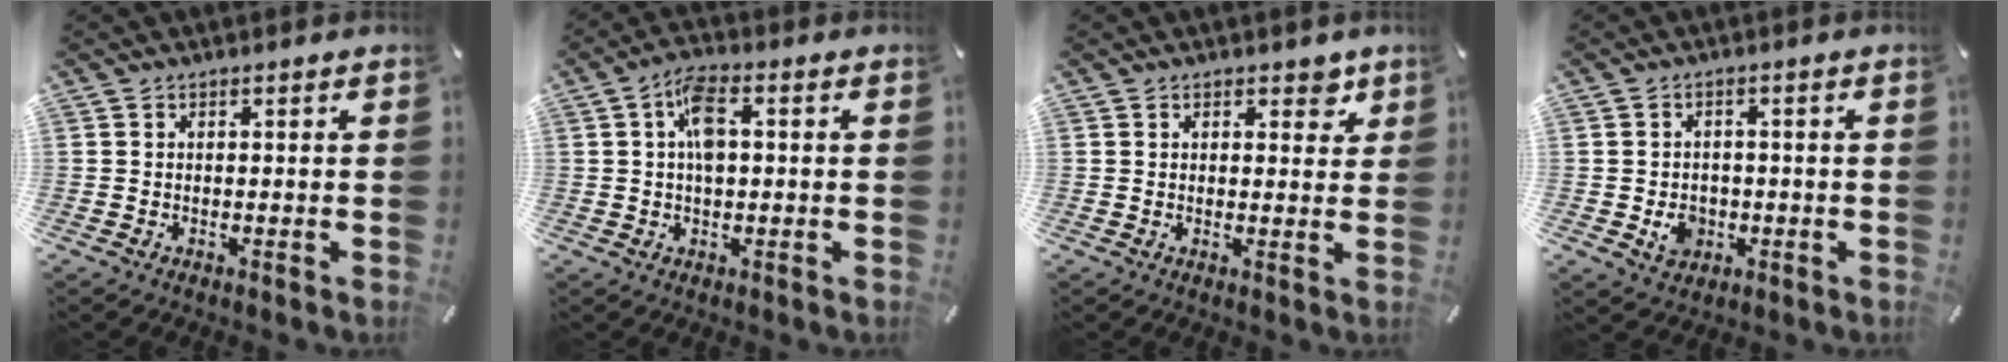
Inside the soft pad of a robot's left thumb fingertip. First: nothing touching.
{"total": 6.4, "force": [0.7, 3.4, 5.3], "torque": [-0.096, 0.011, 0.011]}
{"total": 3.7, "force": [2.1, 2.3, 2.1], "torque": [-0.008, -0.007, 0.027]}
{"total": 5.0, "force": [-1.1, 4.3, 2.2], "torque": [-0.028, 0.001, -0.021]}